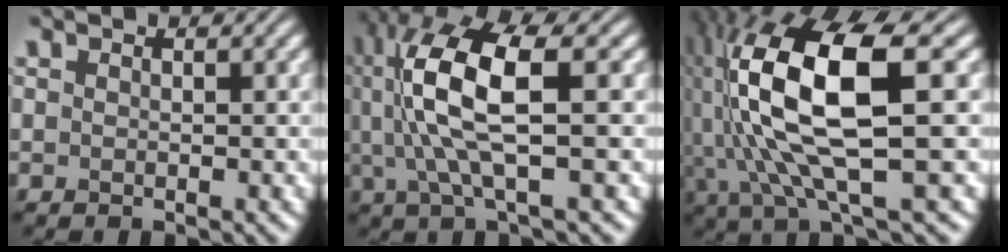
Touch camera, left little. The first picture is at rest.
{"total": 8.8, "force": [1.0, 2.6, 8.4], "torque": [-0.178, 0.004, 0.024]}
{"total": 13.2, "force": [1.3, 4.3, 12.5], "torque": [-0.258, 0.000, 0.028]}